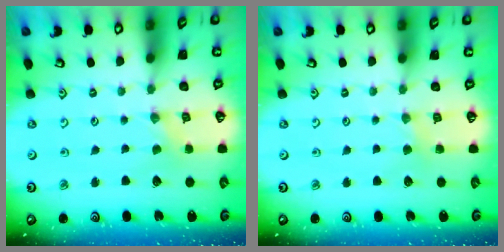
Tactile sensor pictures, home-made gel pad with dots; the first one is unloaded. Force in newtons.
{"total": 2.0, "press": 2.0, "slide": 0.4}